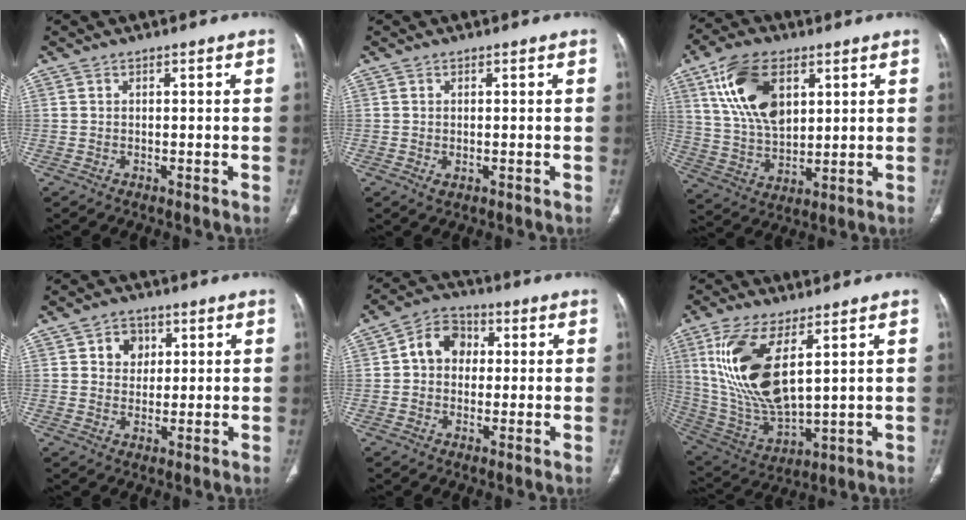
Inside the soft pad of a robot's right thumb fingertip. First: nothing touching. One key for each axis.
{"total": 1.3, "fx": -0.3, "fy": 0.7, "fz": 1.0, "tx": -0.023, "ty": -0.002, "tz": -0.001}
{"total": 15.4, "fx": 6.2, "fy": 8.8, "fz": 11.1, "tx": -0.193, "ty": -0.018, "tz": 0.125}
{"total": 5.0, "fx": 1.7, "fy": 4.2, "fz": 2.1, "tx": -0.006, "ty": -0.003, "tz": 0.026}
{"total": 8.1, "fx": 1.0, "fy": 6.6, "fz": 4.5, "tx": -0.050, "ty": 0.019, "tz": 0.006}
{"total": 18.1, "fx": 6.1, "fy": 7.5, "fz": 15.3, "tx": -0.310, "ty": -0.029, "tz": 0.134}